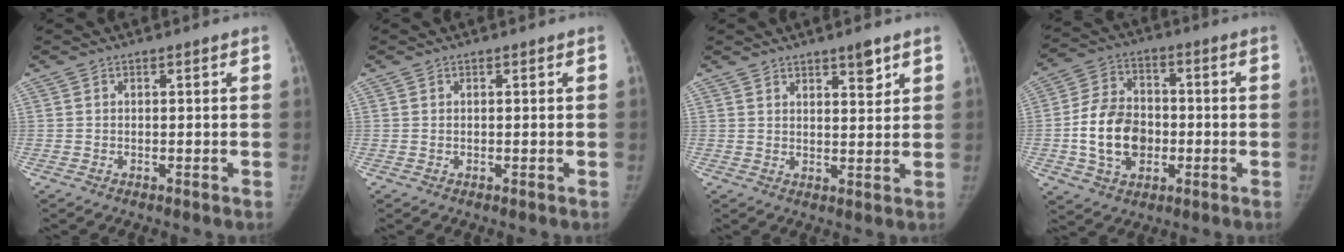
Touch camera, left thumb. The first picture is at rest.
{"total": 0.0}
{"total": 4.2, "force": [2.9, 1.4, 2.7], "torque": [-0.023, -0.019, 0.043]}
{"total": 13.5, "force": [-2.2, 9.9, 8.9], "torque": [-0.138, 0.021, -0.039]}